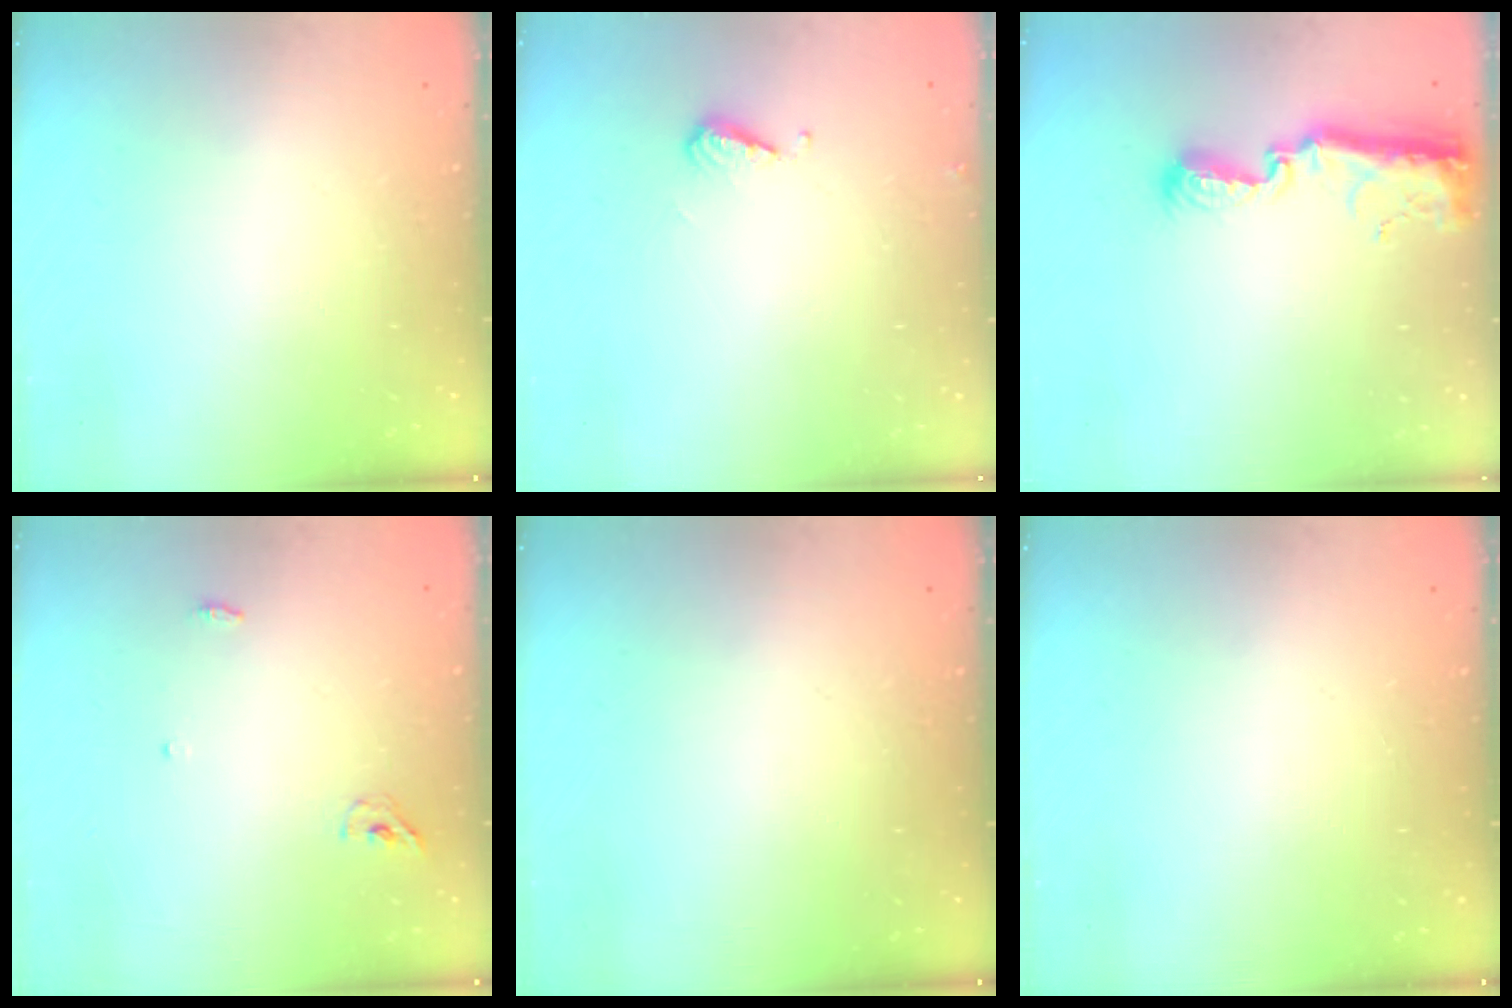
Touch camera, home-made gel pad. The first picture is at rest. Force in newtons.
{"total": 6.2, "press": 6.2, "slide": 0.8}
{"total": 12.8, "press": 11.4, "slide": 5.9}
{"total": 3.8, "press": 3.6, "slide": 1.3}
{"total": 0.0}
{"total": 0.0}